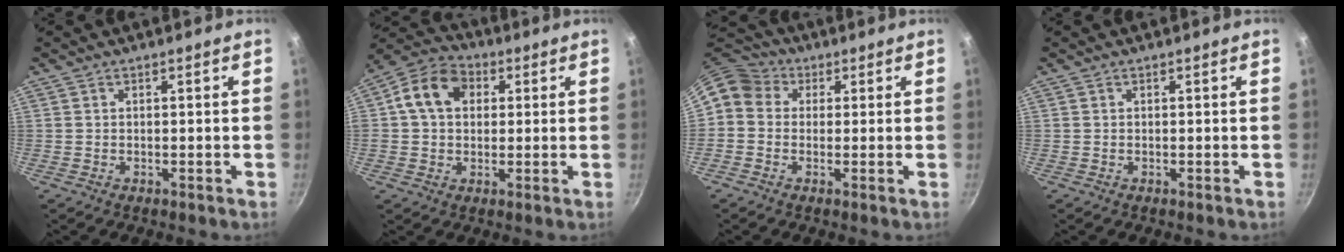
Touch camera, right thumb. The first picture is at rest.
{"total": 10.6, "force": [2.3, 8.3, 6.2], "torque": [-0.083, 0.017, 0.019]}
{"total": 7.9, "force": [1.0, 6.9, 3.6], "torque": [-0.054, 0.025, -0.005]}
{"total": 0.0}